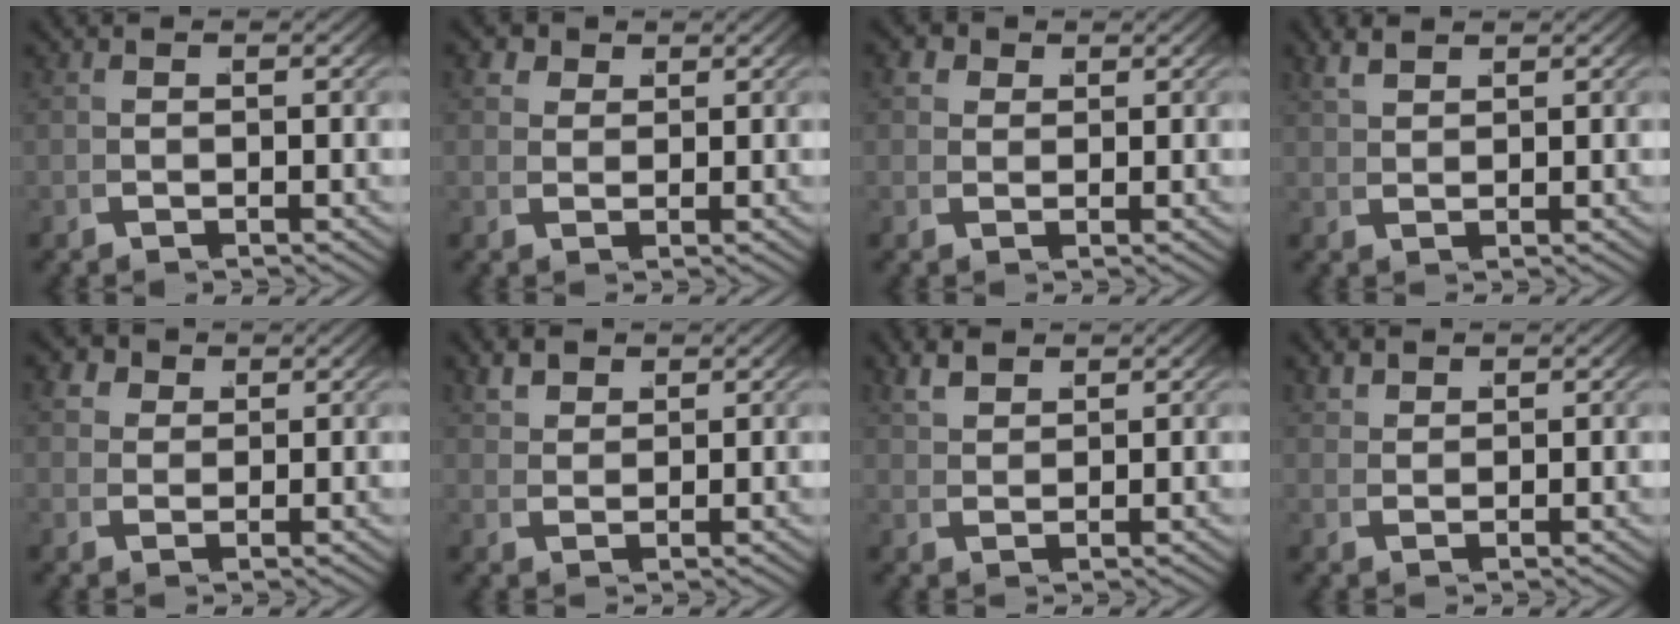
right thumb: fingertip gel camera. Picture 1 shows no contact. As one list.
[{"total": 2.8, "force": [1.6, 2.2, 0.9], "torque": [-0.025, -0.003, 0.032]}, {"total": 2.6, "force": [1.3, 2.2, 0.8], "torque": [-0.023, -0.002, 0.023]}, {"total": 1.9, "force": [1.9, 0.0, 0.1], "torque": [-0.004, 0.009, 0.043]}, {"total": 3.7, "force": [1.8, 3.0, 1.3], "torque": [-0.038, -0.005, 0.034]}, {"total": 2.3, "force": [2.1, 0.7, 0.4], "torque": [-0.004, 0.005, 0.045]}, {"total": 2.2, "force": [2.2, 0.1, 0.2], "torque": [-0.005, 0.008, 0.049]}, {"total": 1.7, "force": [1.7, 0.4, 0.1], "torque": [0.000, 0.004, 0.037]}]